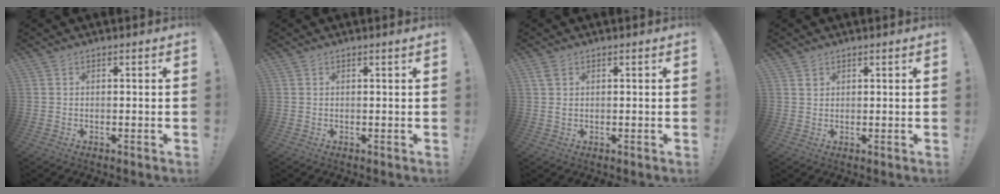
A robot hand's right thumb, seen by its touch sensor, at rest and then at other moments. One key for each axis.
{"total": 0.7, "fx": 0.5, "fy": -0.1, "fz": 0.5, "tx": -0.009, "ty": 0.000, "tz": 0.008}
{"total": 2.0, "fx": 0.9, "fy": 1.0, "fz": 1.5, "tx": -0.027, "ty": 0.000, "tz": 0.015}
{"total": 1.9, "fx": 1.3, "fy": 1.4, "fz": 0.2, "tx": 0.005, "ty": -0.008, "tz": 0.023}